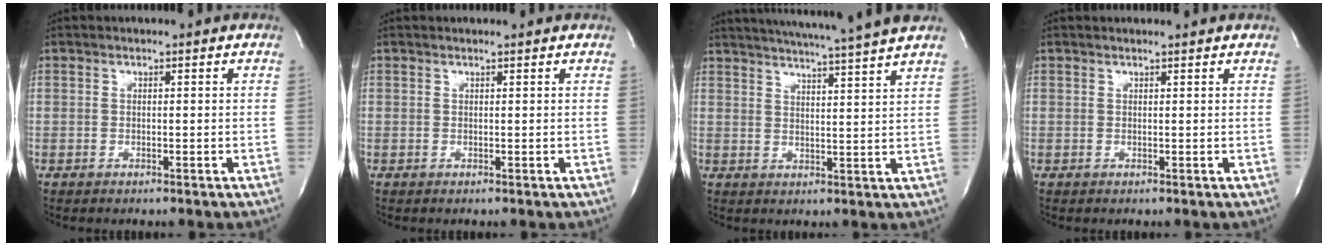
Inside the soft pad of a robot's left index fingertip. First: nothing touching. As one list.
[{"total": 1.0, "force": [1.0, -0.1, 0.2], "torque": [-0.010, 0.003, 0.015]}, {"total": 14.3, "force": [12.7, -1.8, 6.3], "torque": [-0.108, -0.023, 0.165]}, {"total": 1.6, "force": [1.6, -0.1, 0.3], "torque": [-0.011, 0.005, 0.021]}]